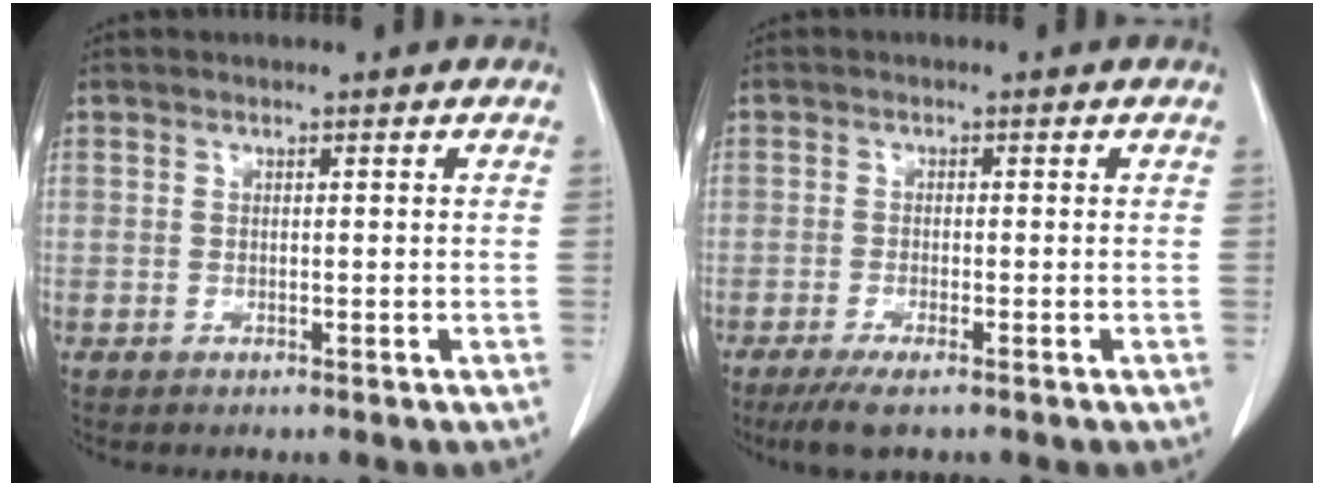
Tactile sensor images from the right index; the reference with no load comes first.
{"total": 4.0, "force": [-2.6, 0.5, 2.9], "torque": [-0.054, -0.011, -0.045]}